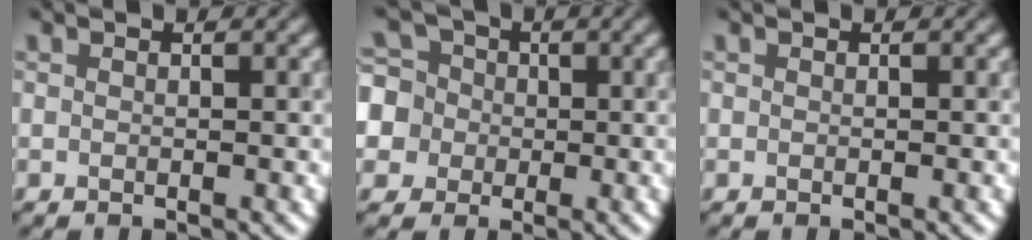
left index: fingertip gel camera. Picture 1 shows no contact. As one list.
[{"total": 7.2, "force": [-0.3, 6.8, 2.3], "torque": [-0.063, 0.033, -0.043]}, {"total": 0.0}]